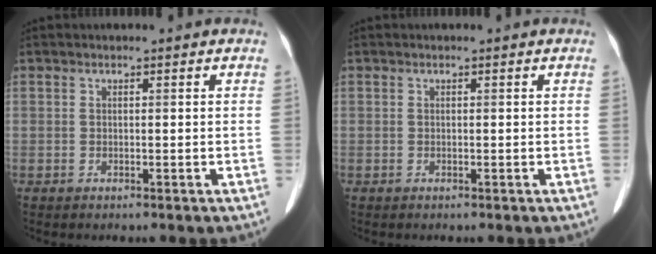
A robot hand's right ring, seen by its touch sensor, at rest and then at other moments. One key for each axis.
{"total": 0.0}